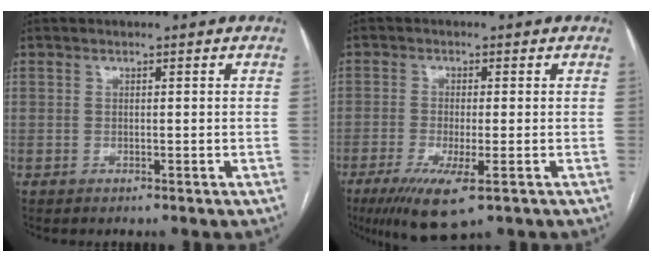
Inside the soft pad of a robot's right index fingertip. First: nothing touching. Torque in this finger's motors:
{"motor_torque": [1.39, -0.57, 0.49, 0.13]}